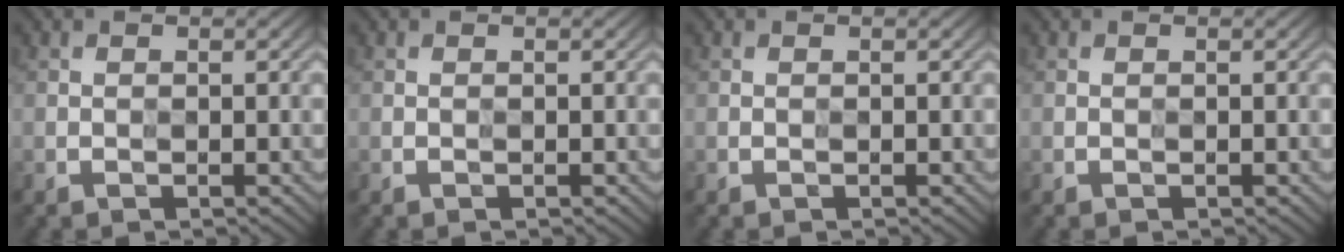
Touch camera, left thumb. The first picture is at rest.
{"total": 0.0}
{"total": 0.0}
{"total": 0.0}